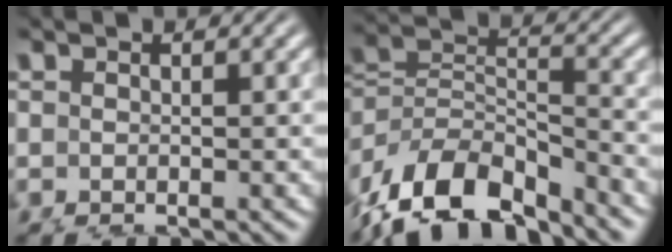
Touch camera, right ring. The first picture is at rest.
{"total": 7.3, "force": [-3.2, 5.1, 4.0], "torque": [-0.087, -0.035, -0.037]}